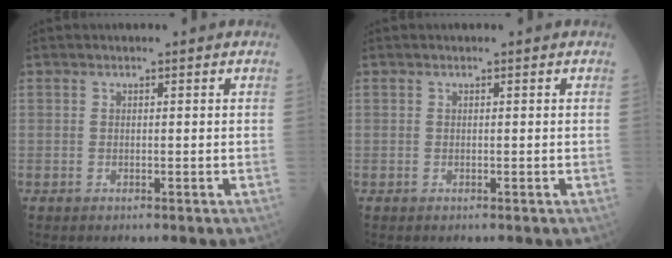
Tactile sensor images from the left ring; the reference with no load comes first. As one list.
[{"total": 0.0}]